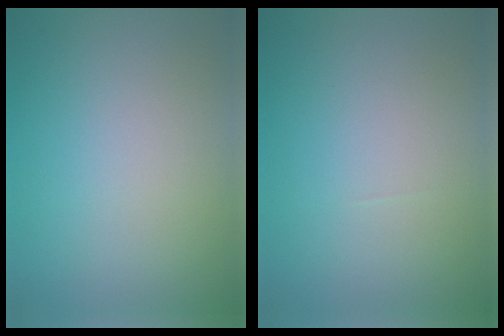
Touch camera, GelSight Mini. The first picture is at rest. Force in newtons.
{"total": 0.0}